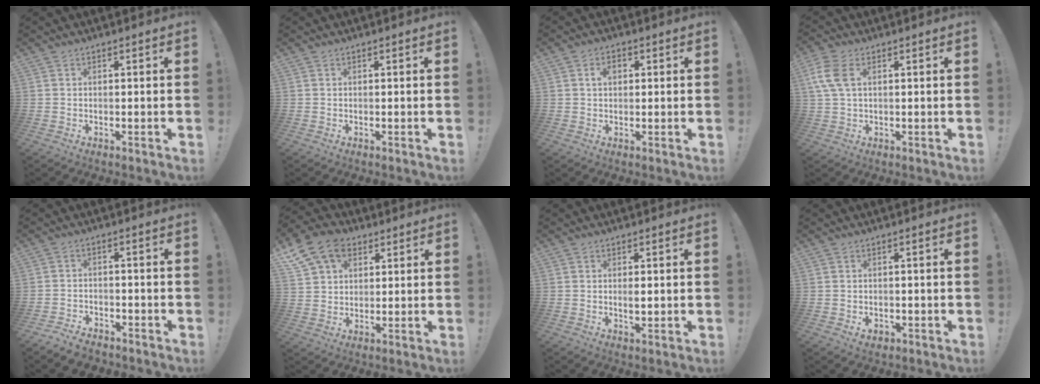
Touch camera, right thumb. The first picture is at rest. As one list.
[{"total": 0.0}, {"total": 3.3, "force": [0.9, 2.2, 2.3], "torque": [-0.027, 0.001, 0.011]}, {"total": 7.6, "force": [2.3, 4.4, 5.7], "torque": [-0.122, 0.002, 0.044]}, {"total": 4.6, "force": [-4.1, 1.9, 1.2], "torque": [-0.021, 0.012, -0.074]}, {"total": 13.2, "force": [6.6, 9.7, 6.2], "torque": [-0.100, -0.029, 0.132]}, {"total": 2.1, "force": [0.1, 0.8, 1.9], "torque": [-0.022, -0.006, -0.001]}, {"total": 2.0, "force": [-1.1, 1.5, 0.9], "torque": [-0.003, 0.001, -0.019]}]